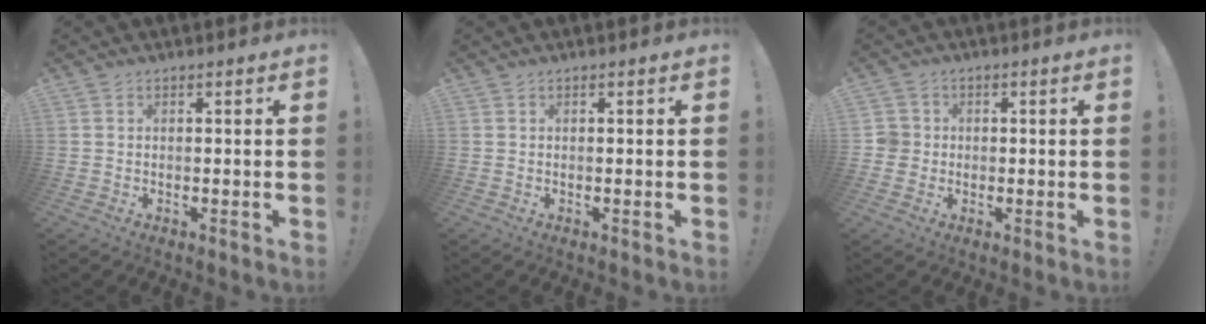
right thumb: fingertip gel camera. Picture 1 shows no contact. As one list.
[{"total": 0.0}, {"total": 4.1, "force": [-0.2, 4.0, 1.1], "torque": [-0.019, 0.006, -0.004]}]